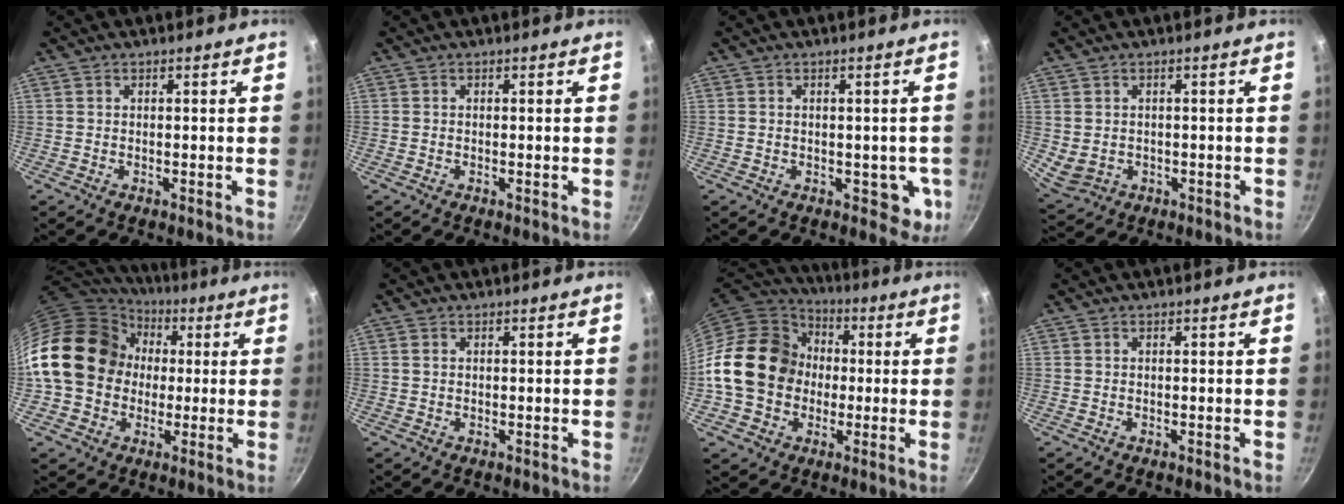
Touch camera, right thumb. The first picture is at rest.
{"total": 0.0}
{"total": 4.5, "force": [-0.7, 3.3, 3.0], "torque": [-0.012, 0.004, -0.005]}
{"total": 4.2, "force": [-0.3, 3.4, 2.4], "torque": [-0.039, 0.000, 0.014]}
{"total": 19.7, "force": [1.1, 16.5, 10.6], "torque": [-0.172, 0.043, 0.015]}
{"total": 0.9, "force": [0.2, 0.7, 0.6], "torque": [-0.009, 0.002, 0.003]}
{"total": 19.1, "force": [-0.2, 16.0, 10.3], "torque": [-0.160, 0.040, -0.006]}
{"total": 0.0}